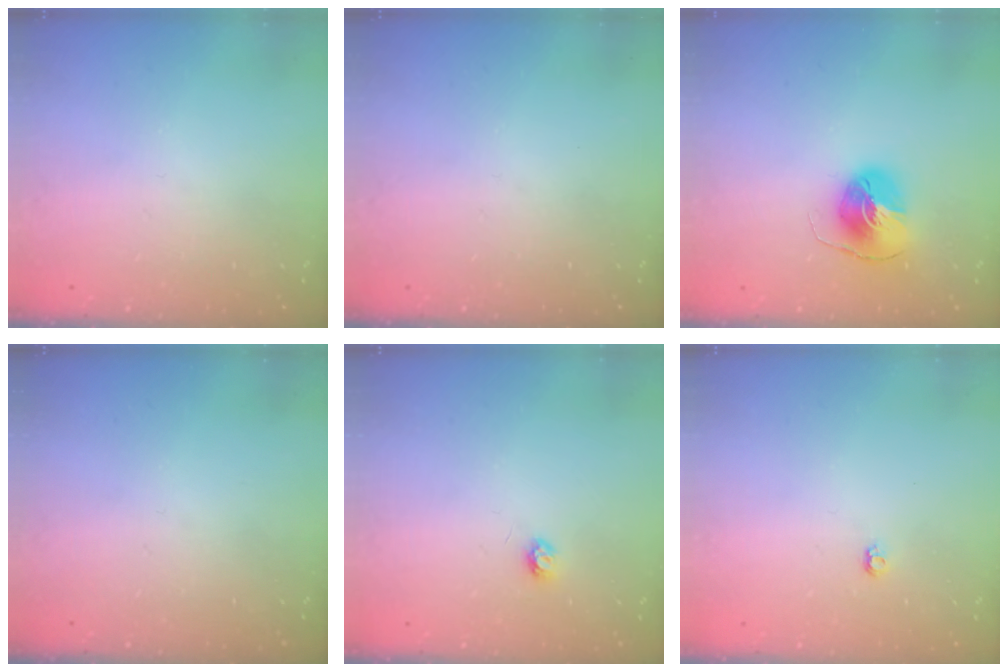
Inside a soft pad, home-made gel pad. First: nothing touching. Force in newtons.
{"total": 0.0}
{"total": 8.1, "press": 8.1, "slide": 0.3}
{"total": 0.0}
{"total": 3.4, "press": 3.4, "slide": 0.3}
{"total": 3.9, "press": 3.9, "slide": 0.5}